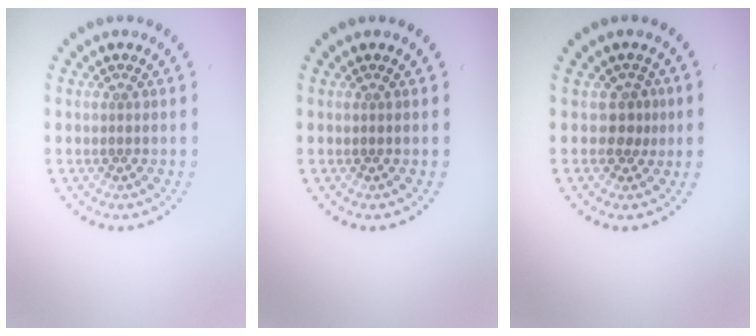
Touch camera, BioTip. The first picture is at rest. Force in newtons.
{"total": 0.0}
{"total": 1.7, "press": 1.2, "slide": 1.1}